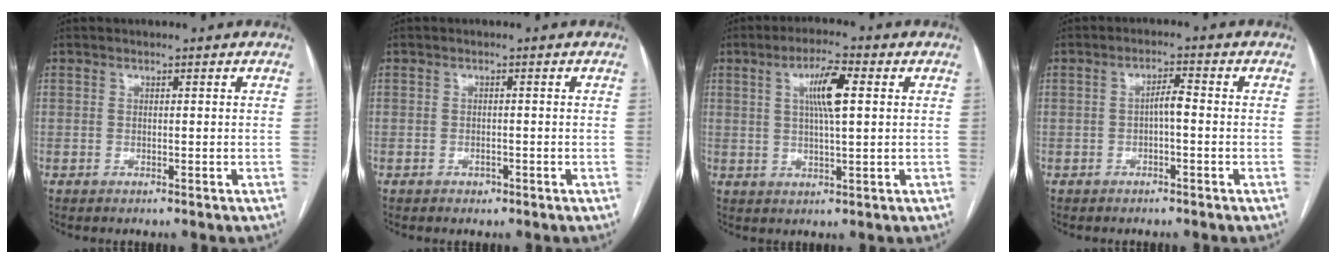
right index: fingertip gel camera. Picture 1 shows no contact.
{"total": 1.0, "force": [-0.7, 0.7, 0.3], "torque": [-0.005, 0.002, -0.009]}
{"total": 6.6, "force": [1.9, 0.8, 6.3], "torque": [-0.116, 0.007, 0.033]}
{"total": 2.5, "force": [-0.5, 0.5, 2.4], "torque": [-0.039, 0.006, -0.008]}